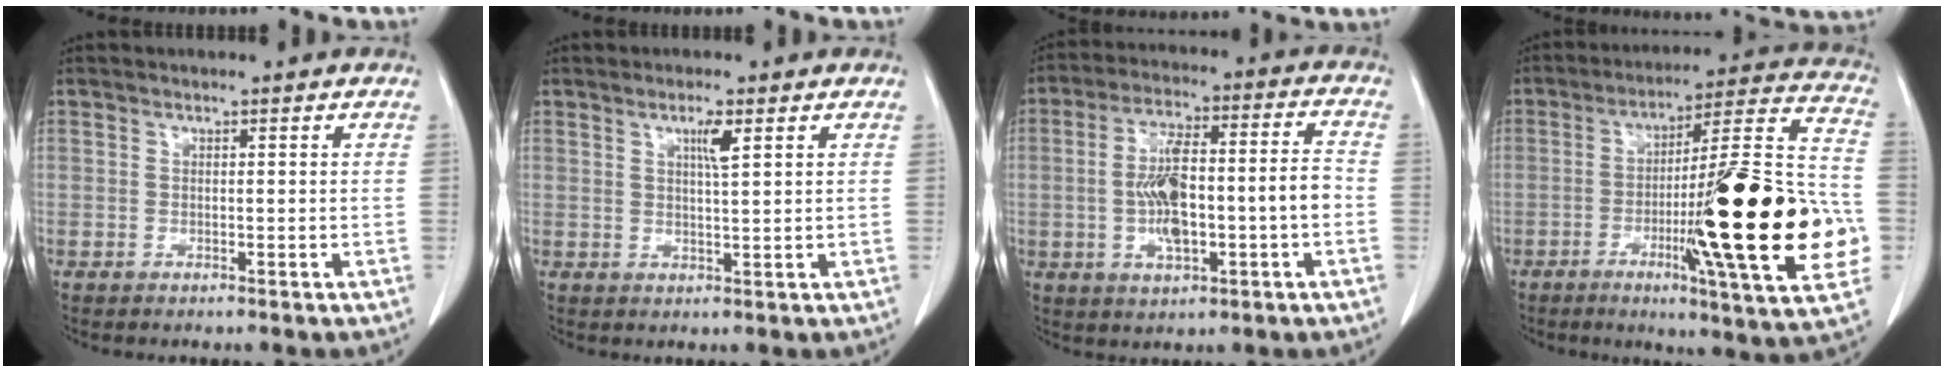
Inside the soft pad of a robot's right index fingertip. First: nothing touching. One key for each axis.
{"total": 2.8, "fx": 1.3, "fy": 0.0, "fz": 2.5, "tx": -0.046, "ty": -0.003, "tz": 0.022}
{"total": 13.4, "fx": -2.2, "fy": 2.9, "fz": 12.9, "tx": -0.234, "ty": 0.023, "tz": -0.032}
{"total": 26.6, "fx": -5.5, "fy": 1.2, "fz": 26.0, "tx": -0.327, "ty": -0.005, "tz": -0.088}